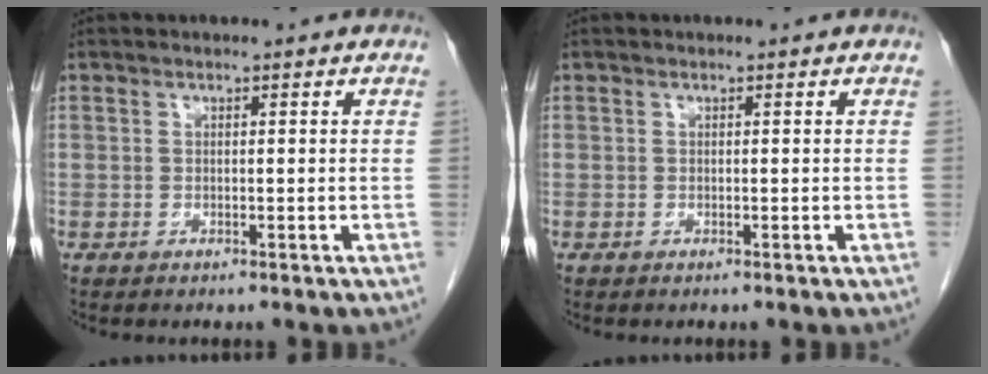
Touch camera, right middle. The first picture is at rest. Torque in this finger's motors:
{"motor_torque": [0.18, -0.04, -0.05, 0.01]}